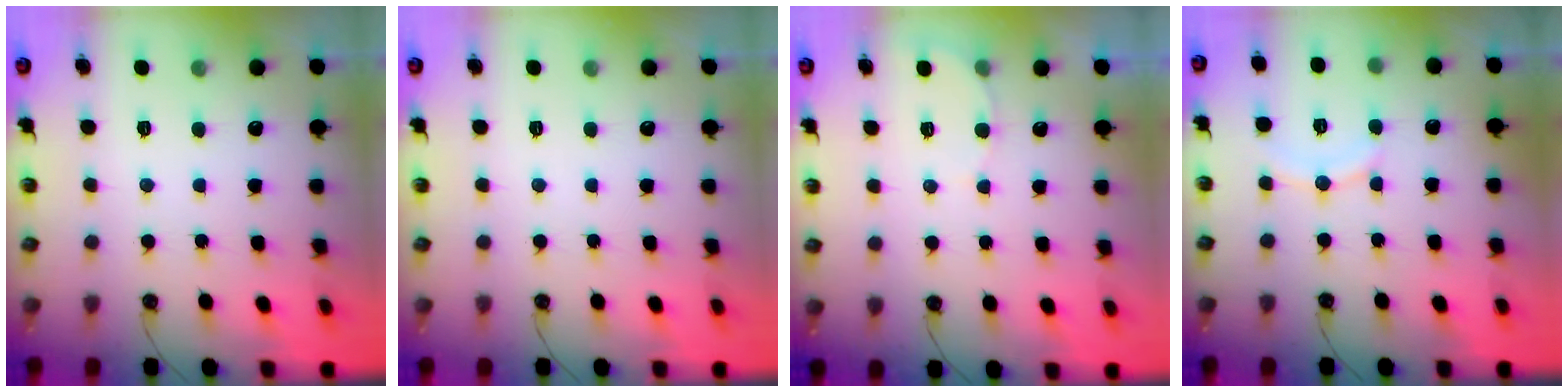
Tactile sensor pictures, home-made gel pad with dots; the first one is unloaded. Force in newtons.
{"total": 0.0}
{"total": 4.4, "press": 4.4, "slide": 0.4}
{"total": 6.7, "press": 6.7, "slide": 0.7}